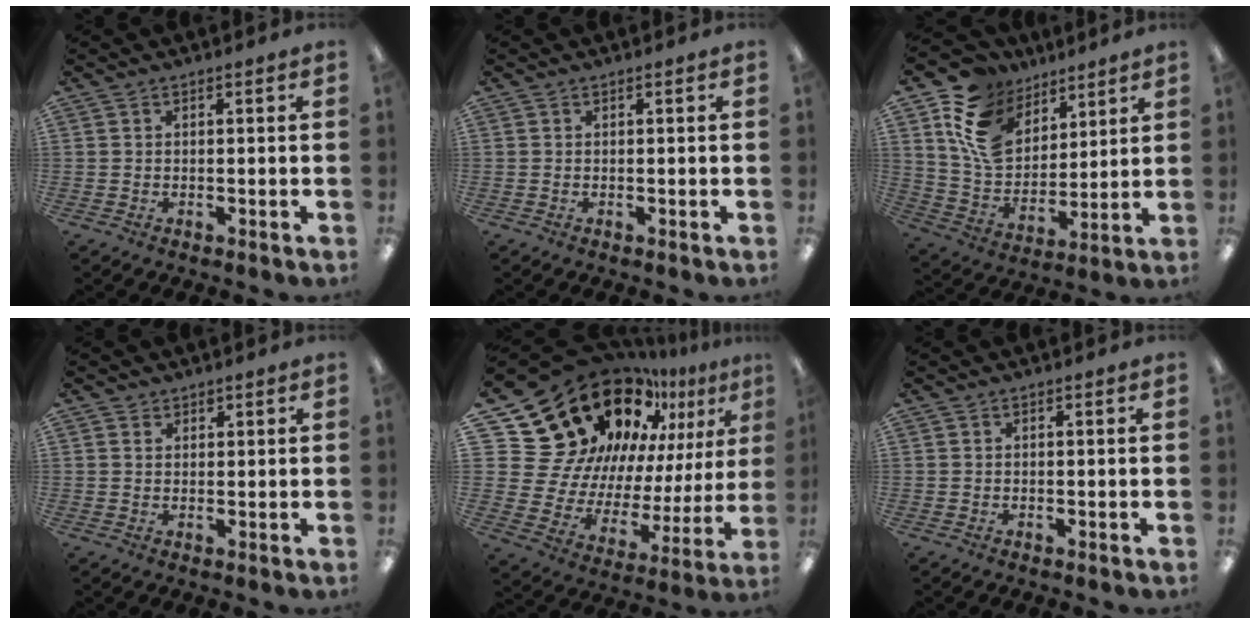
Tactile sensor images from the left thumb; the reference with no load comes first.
{"total": 0.0}
{"total": 15.8, "force": [9.1, 11.1, 6.7], "torque": [-0.142, -0.042, 0.178]}
{"total": 1.5, "force": [1.2, 1.0, 0.1], "torque": [0.005, -0.003, 0.021]}
{"total": 27.1, "force": [18.6, 16.3, 11.0], "torque": [-0.175, -0.154, 0.378]}
{"total": 0.0}